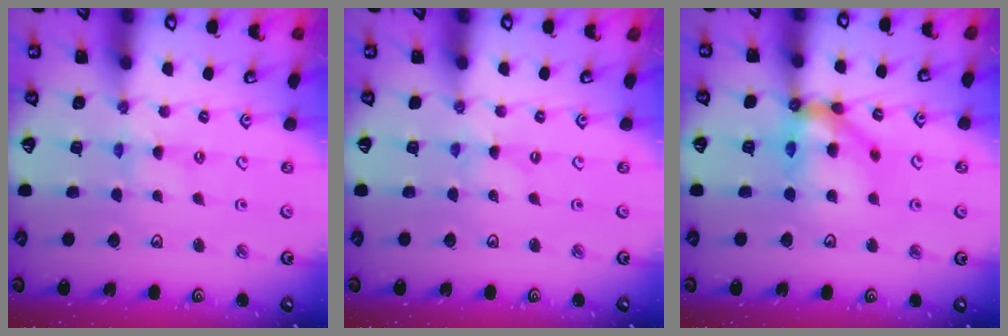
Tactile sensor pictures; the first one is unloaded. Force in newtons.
{"total": 0.0}
{"total": 14.8, "press": 14.6, "slide": 2.0}